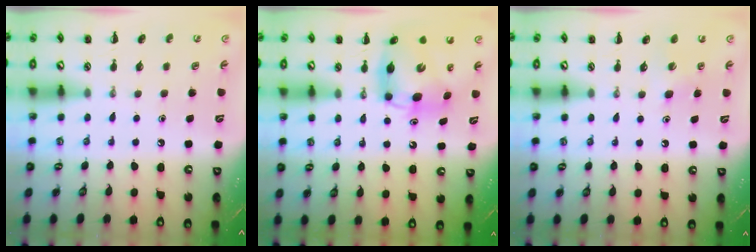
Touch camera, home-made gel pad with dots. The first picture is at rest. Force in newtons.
{"total": 7.3, "press": 7.0, "slide": 2.1}
{"total": 4.4, "press": 4.2, "slide": 1.4}